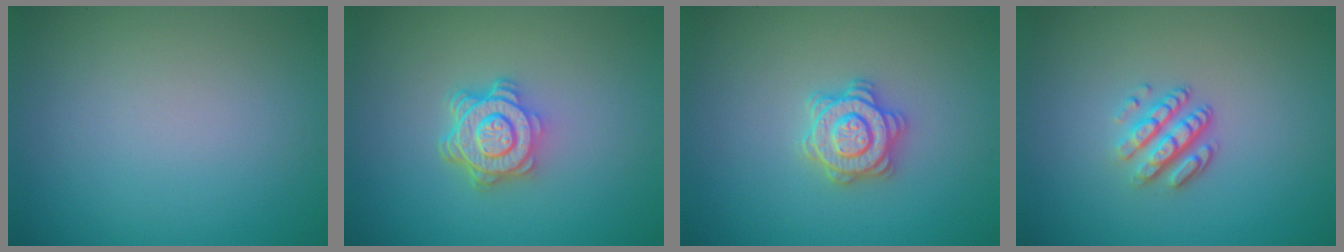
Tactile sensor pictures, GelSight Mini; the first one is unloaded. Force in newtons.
{"total": 4.7, "press": 3.6, "slide": 3.1}
{"total": 3.3, "press": 3.2, "slide": 0.9}
{"total": 3.3, "press": 2.4, "slide": 2.2}